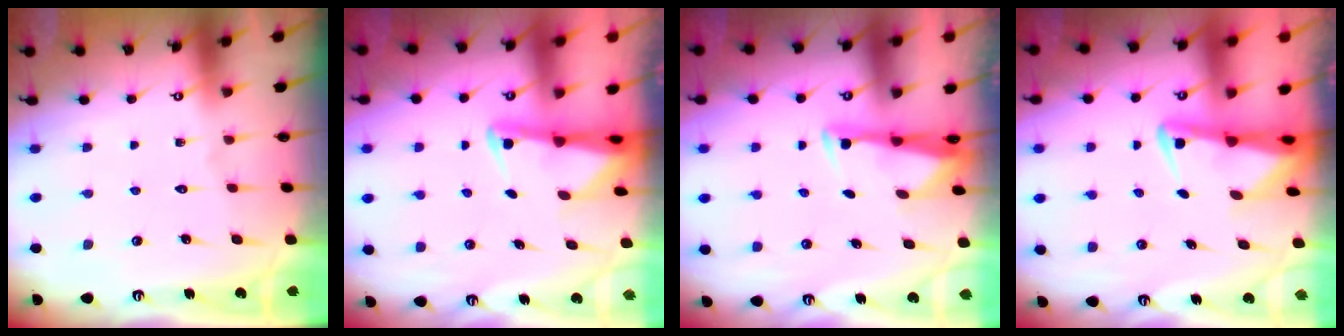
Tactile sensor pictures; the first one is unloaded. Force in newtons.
{"total": 2.4, "press": 2.3, "slide": 0.6}
{"total": 2.9, "press": 2.8, "slide": 0.8}
{"total": 3.0, "press": 2.9, "slide": 0.6}